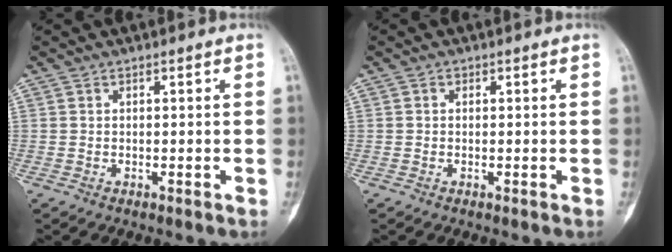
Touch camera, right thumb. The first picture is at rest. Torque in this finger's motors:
{"motor_torque": [-0.57, -0.32, 0.03, 0.16, -0.11]}